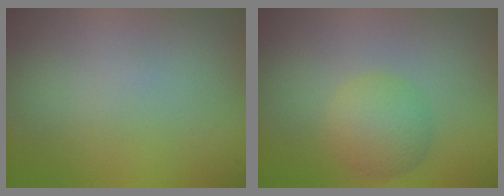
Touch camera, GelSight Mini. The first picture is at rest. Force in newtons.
{"total": 2.6, "press": 2.6, "slide": 0.2}